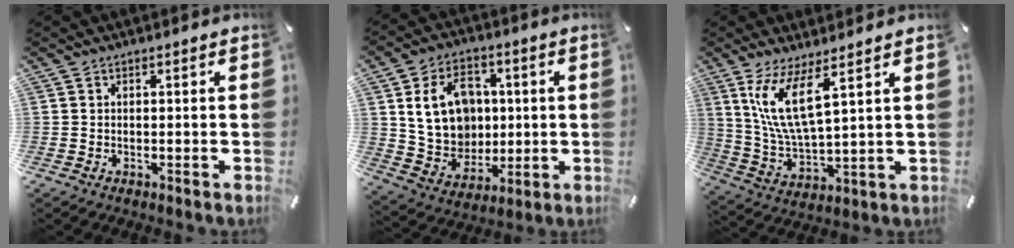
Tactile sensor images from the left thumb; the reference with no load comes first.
{"total": 14.6, "force": [2.3, 12.2, 7.5], "torque": [-0.144, 0.011, 0.050]}
{"total": 11.8, "force": [6.2, 3.4, 9.4], "torque": [-0.216, -0.018, 0.112]}